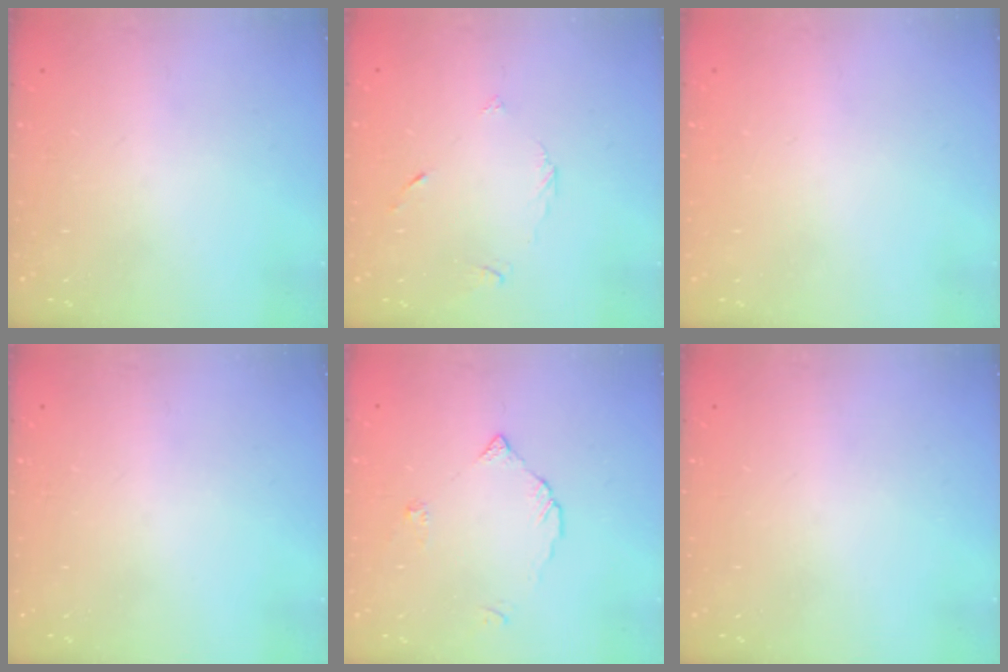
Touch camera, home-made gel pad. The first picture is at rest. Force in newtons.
{"total": 4.0, "press": 4.0, "slide": 0.4}
{"total": 1.8, "press": 1.8, "slide": 0.1}
{"total": 0.0}
{"total": 2.9, "press": 2.9, "slide": 0.1}
{"total": 0.0}